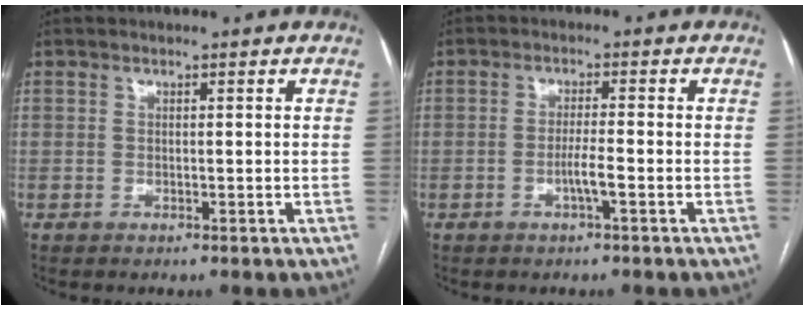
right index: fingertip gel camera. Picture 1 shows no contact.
{"total": 2.9, "force": [-1.2, -0.2, 2.6], "torque": [-0.047, -0.001, -0.023]}